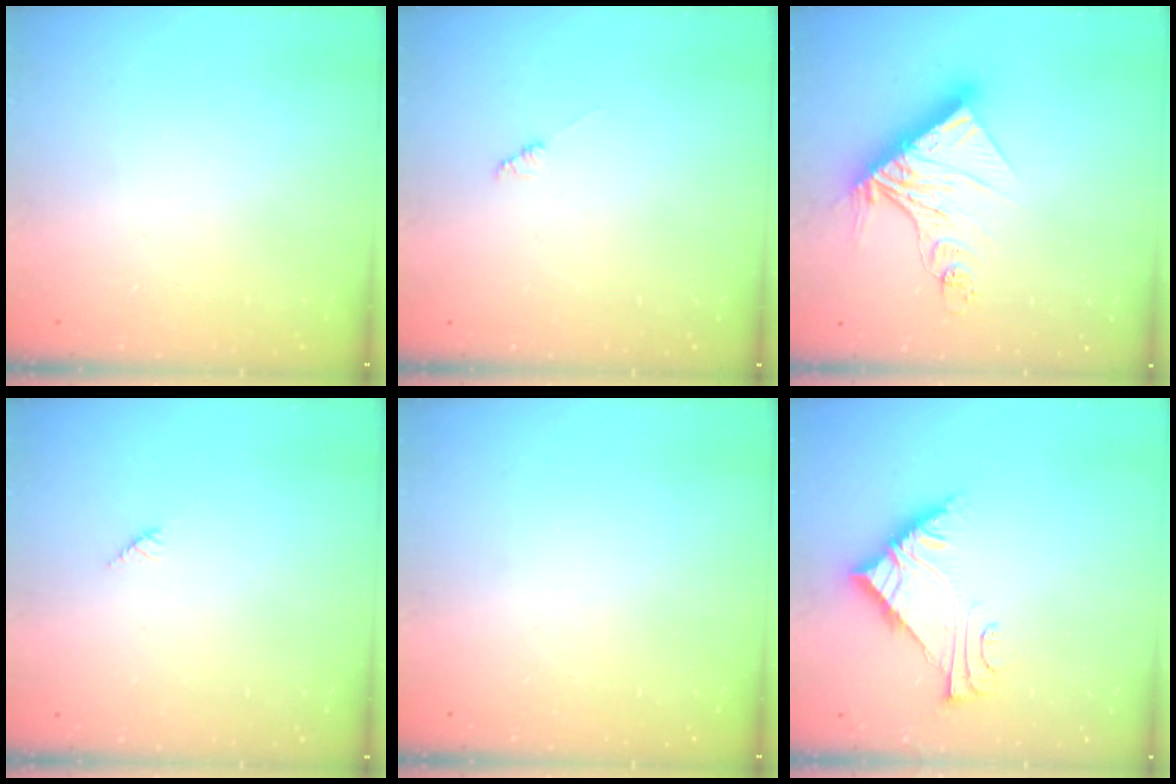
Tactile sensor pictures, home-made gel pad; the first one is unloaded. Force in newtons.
{"total": 1.4, "press": 1.4, "slide": 0.2}
{"total": 13.9, "press": 13.9, "slide": 0.7}
{"total": 2.7, "press": 2.7, "slide": 0.2}
{"total": 0.0}
{"total": 6.5, "press": 6.5, "slide": 0.7}